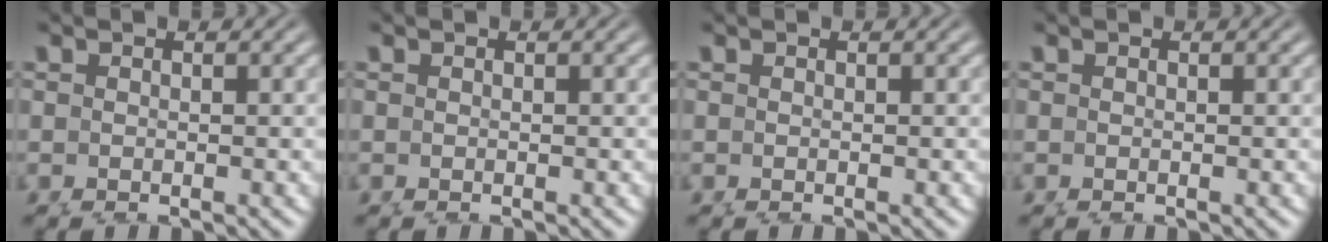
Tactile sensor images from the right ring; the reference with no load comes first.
{"total": 1.4, "force": [-0.3, -1.3, -0.4], "torque": [0.018, -0.011, 0.004]}
{"total": 0.0}
{"total": 0.0}